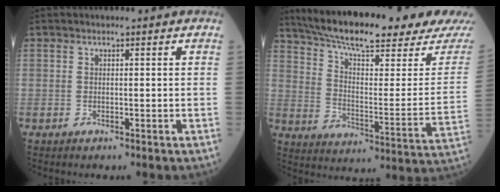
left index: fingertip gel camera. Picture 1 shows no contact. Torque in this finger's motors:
{"motor_torque": [0.34, -1.80, 0.19, 0.08]}